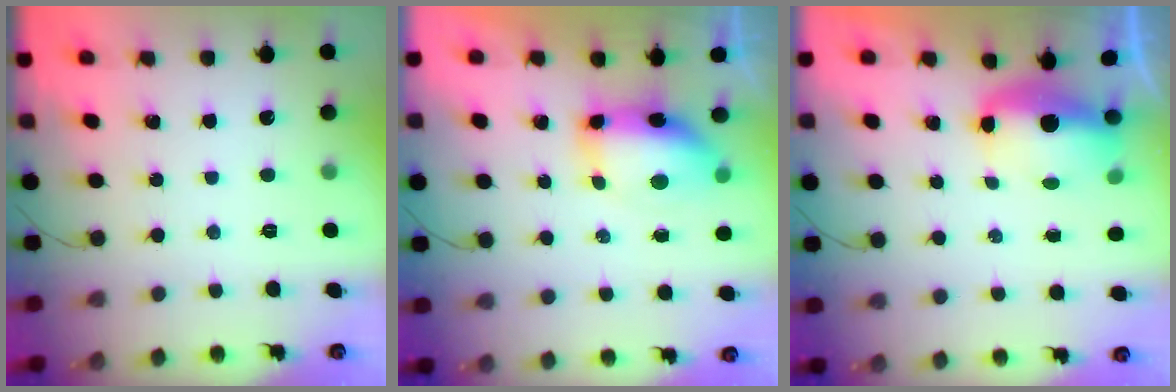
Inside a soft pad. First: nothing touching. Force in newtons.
{"total": 8.6, "press": 8.4, "slide": 1.6}
{"total": 6.8, "press": 6.8, "slide": 0.8}